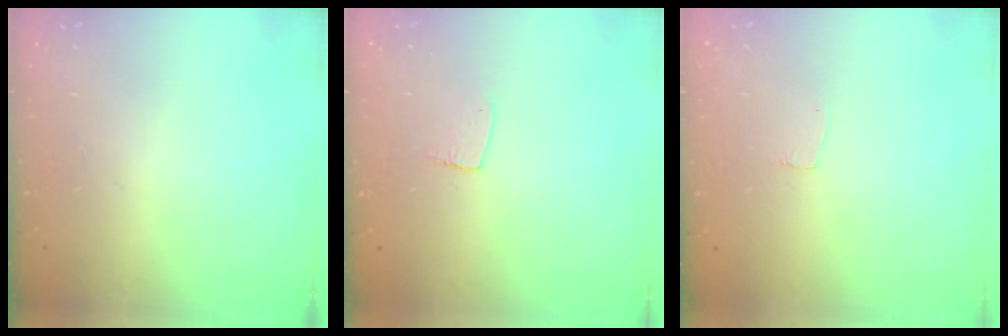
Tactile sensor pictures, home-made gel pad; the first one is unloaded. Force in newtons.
{"total": 5.1, "press": 5.1, "slide": 0.4}
{"total": 3.0, "press": 3.0, "slide": 0.2}